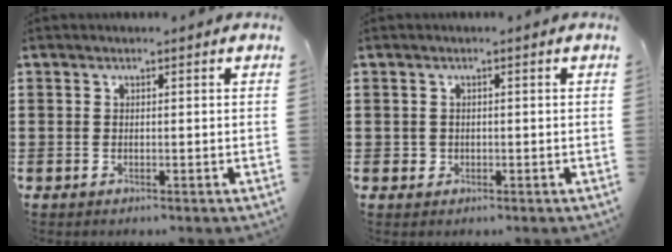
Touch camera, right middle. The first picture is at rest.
{"total": 1.1, "force": [-0.1, 1.0, 0.1], "torque": [-0.006, 0.006, -0.005]}